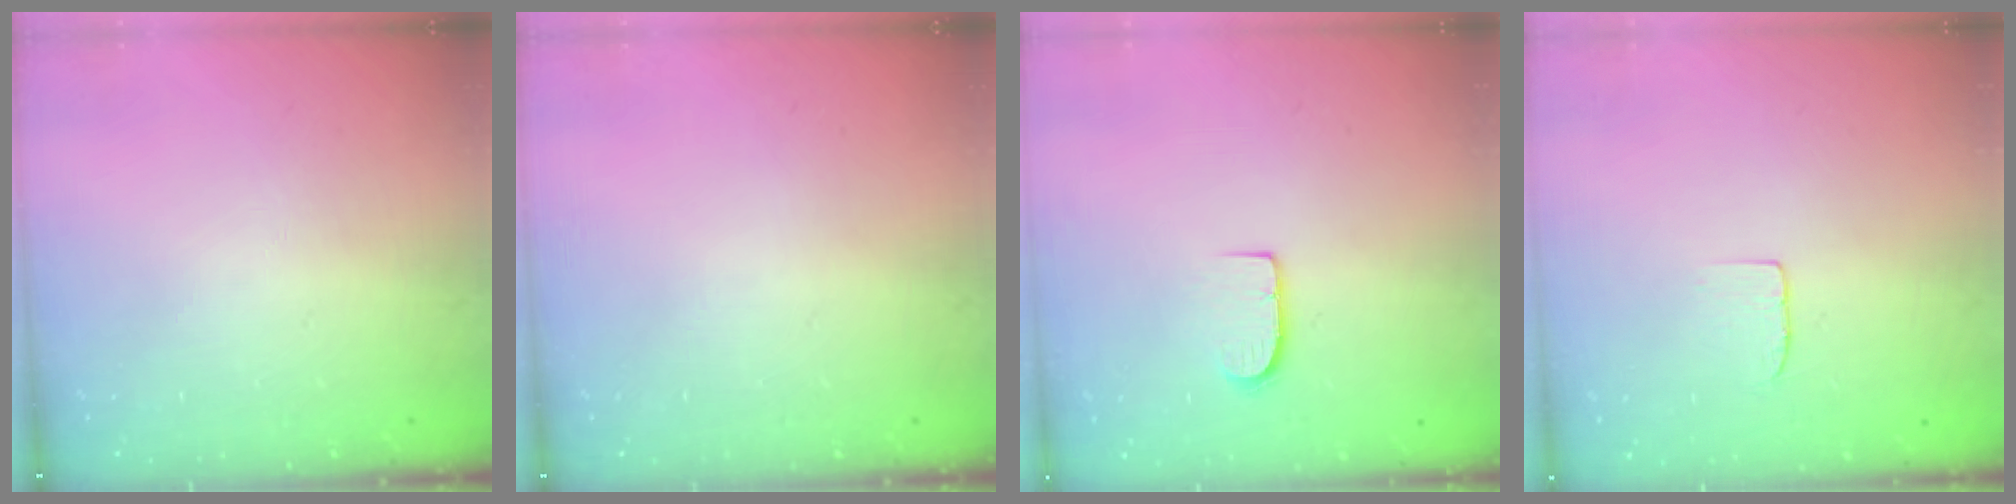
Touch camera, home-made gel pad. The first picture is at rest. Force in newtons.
{"total": 0.0}
{"total": 6.6, "press": 6.6, "slide": 0.5}
{"total": 3.9, "press": 3.9, "slide": 0.3}